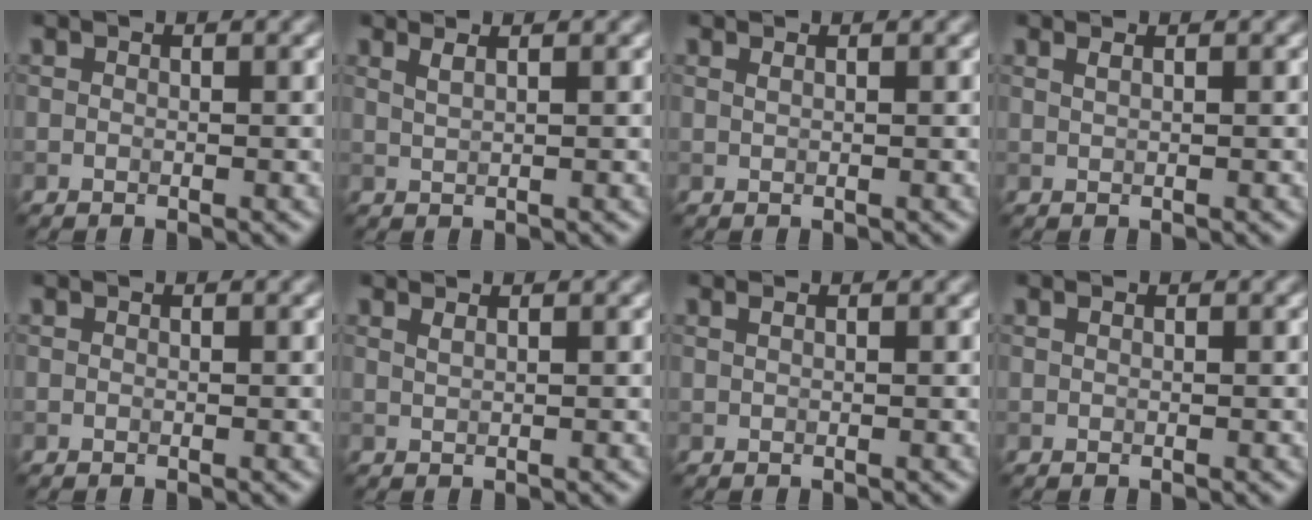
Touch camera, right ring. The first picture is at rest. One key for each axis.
{"total": 1.9, "fx": 1.2, "fy": 0.8, "fz": 1.3, "tx": -0.013, "ty": 0.002, "tz": 0.005}
{"total": 0.8, "fx": 0.5, "fy": 0.3, "fz": 0.5, "tx": -0.005, "ty": -0.002, "tz": 0.002}
{"total": 1.2, "fx": 0.7, "fy": 0.5, "fz": 0.8, "tx": -0.008, "ty": 0.001, "tz": 0.001}
{"total": 0.0}
{"total": 1.2, "fx": 0.8, "fy": 0.4, "fz": 0.7, "tx": -0.008, "ty": 0.001, "tz": 0.004}
{"total": 0.8, "fx": 0.4, "fy": 0.3, "fz": 0.6, "tx": -0.007, "ty": 0.001, "tz": 0.003}
{"total": 0.0}